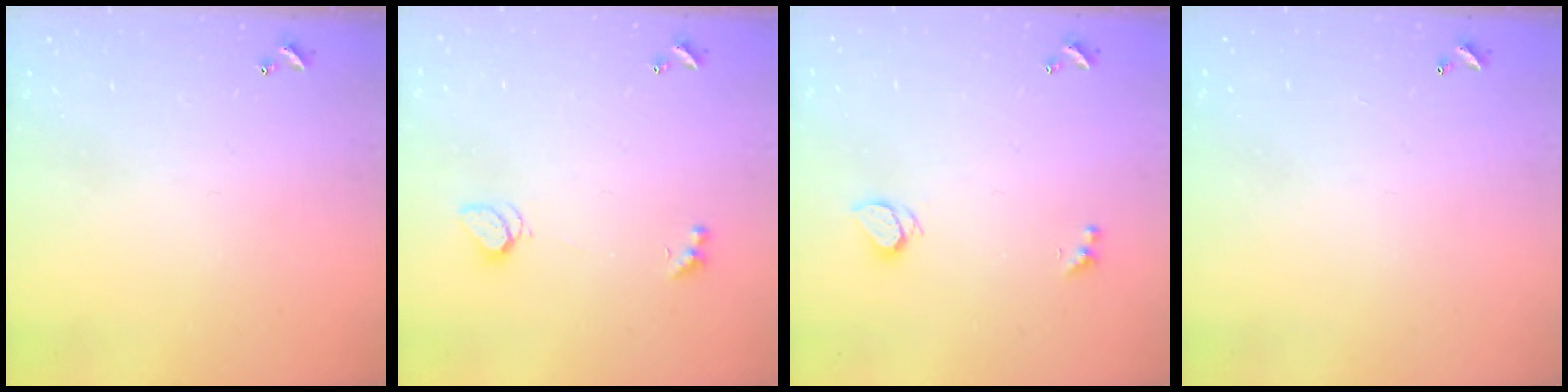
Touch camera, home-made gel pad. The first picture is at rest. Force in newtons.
{"total": 2.2, "press": 2.1, "slide": 0.5}
{"total": 1.8, "press": 1.7, "slide": 0.5}
{"total": 2.9, "press": 2.9, "slide": 0.1}